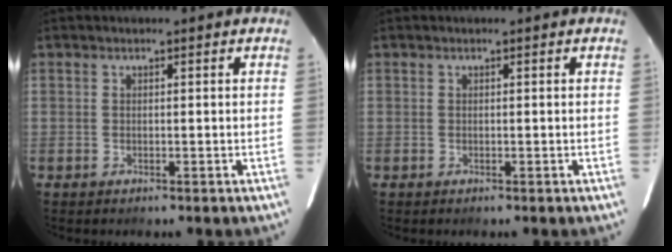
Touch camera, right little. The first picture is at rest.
{"total": 0.0}